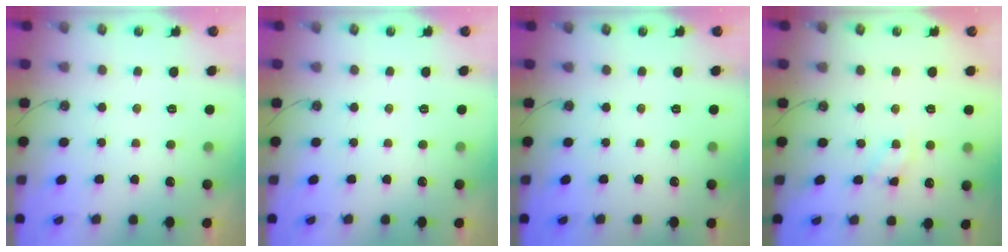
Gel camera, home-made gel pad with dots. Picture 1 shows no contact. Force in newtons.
{"total": 0.0}
{"total": 0.0}
{"total": 3.0, "press": 3.0, "slide": 0.5}